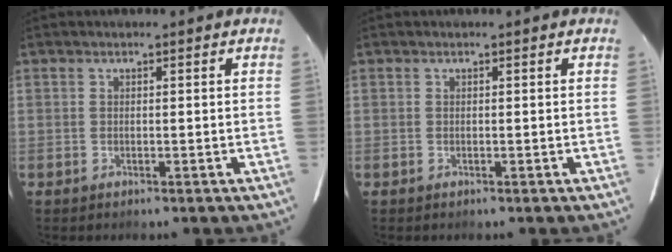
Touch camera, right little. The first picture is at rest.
{"total": 0.0}